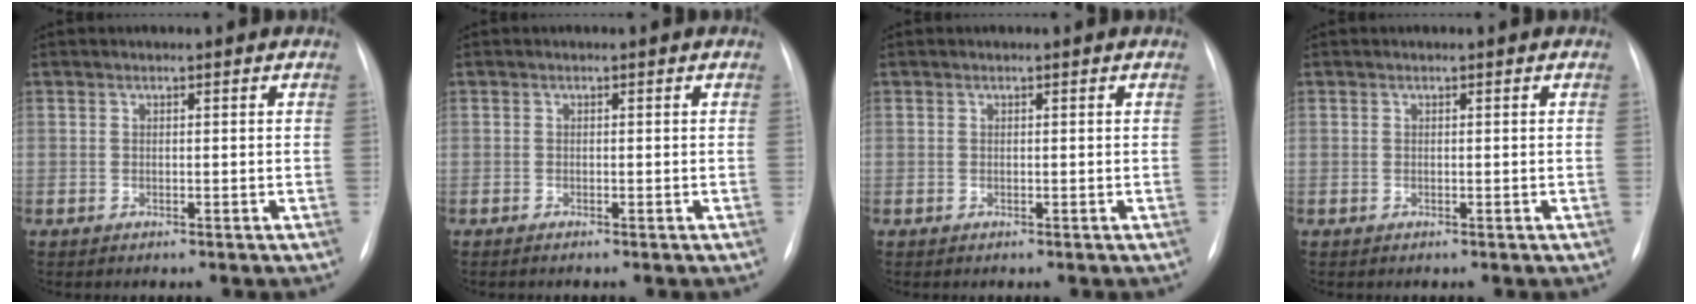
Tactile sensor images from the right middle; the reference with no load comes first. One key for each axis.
{"total": 0.7, "fx": -0.5, "fy": -0.2, "fz": 0.4, "tx": -0.002, "ty": -0.002, "tz": -0.007}
{"total": 0.0}
{"total": 0.0}